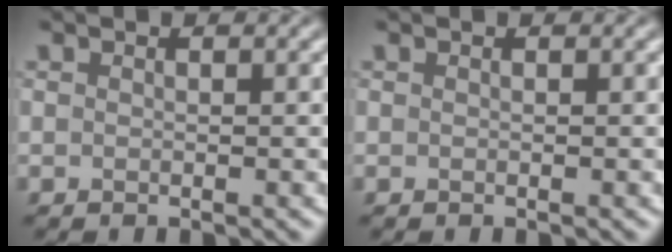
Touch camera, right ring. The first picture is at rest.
{"total": 0.0}